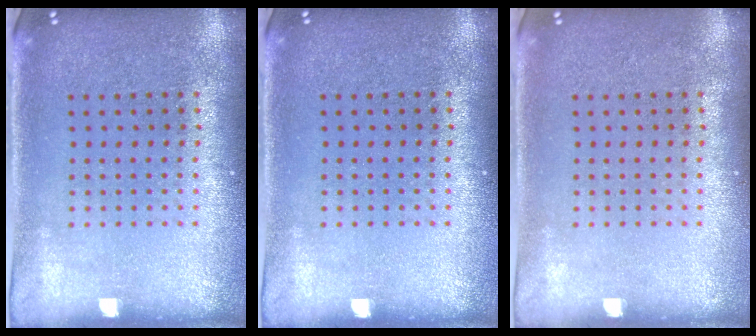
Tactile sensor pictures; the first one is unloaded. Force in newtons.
{"total": 0.0}
{"total": 0.0}